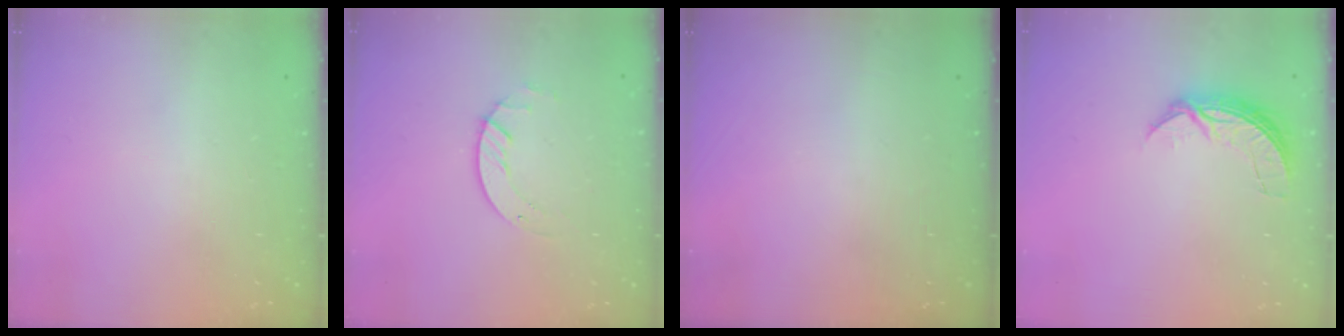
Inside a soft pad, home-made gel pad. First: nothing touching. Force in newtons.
{"total": 2.6, "press": 2.6, "slide": 0.3}
{"total": 0.0}
{"total": 6.9, "press": 6.8, "slide": 0.5}